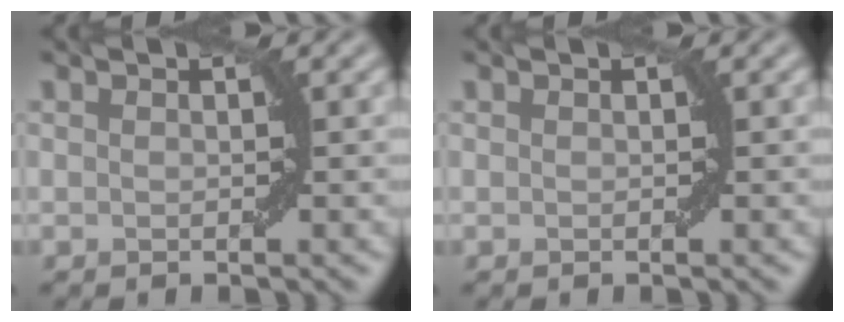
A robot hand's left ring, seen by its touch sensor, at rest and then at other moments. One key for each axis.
{"total": 0.0}